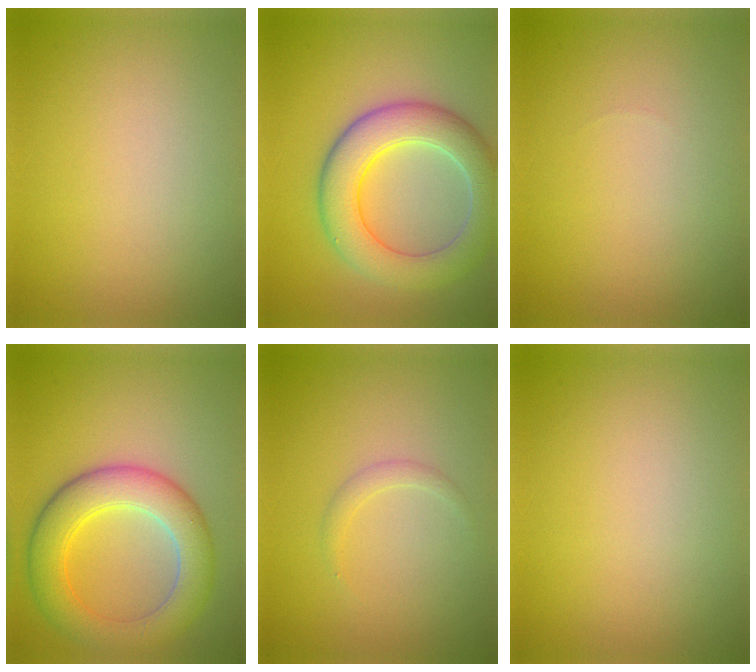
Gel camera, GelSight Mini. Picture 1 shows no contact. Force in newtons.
{"total": 7.1, "press": 7.1, "slide": 0.3}
{"total": 0.0}
{"total": 6.8, "press": 6.8, "slide": 0.1}
{"total": 1.0, "press": 1.0, "slide": 0.1}
{"total": 0.0}